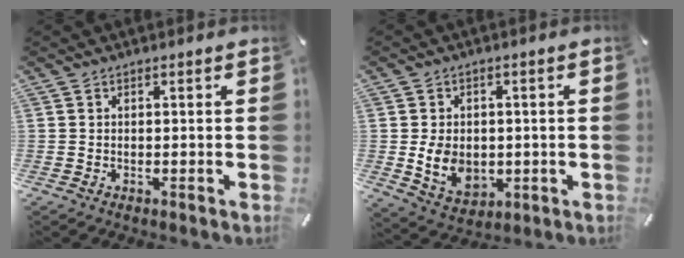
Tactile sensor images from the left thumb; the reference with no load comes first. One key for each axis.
{"total": 9.0, "fx": -1.0, "fy": 7.3, "fz": 5.3, "tx": -0.102, "ty": 0.004, "tz": -0.017}